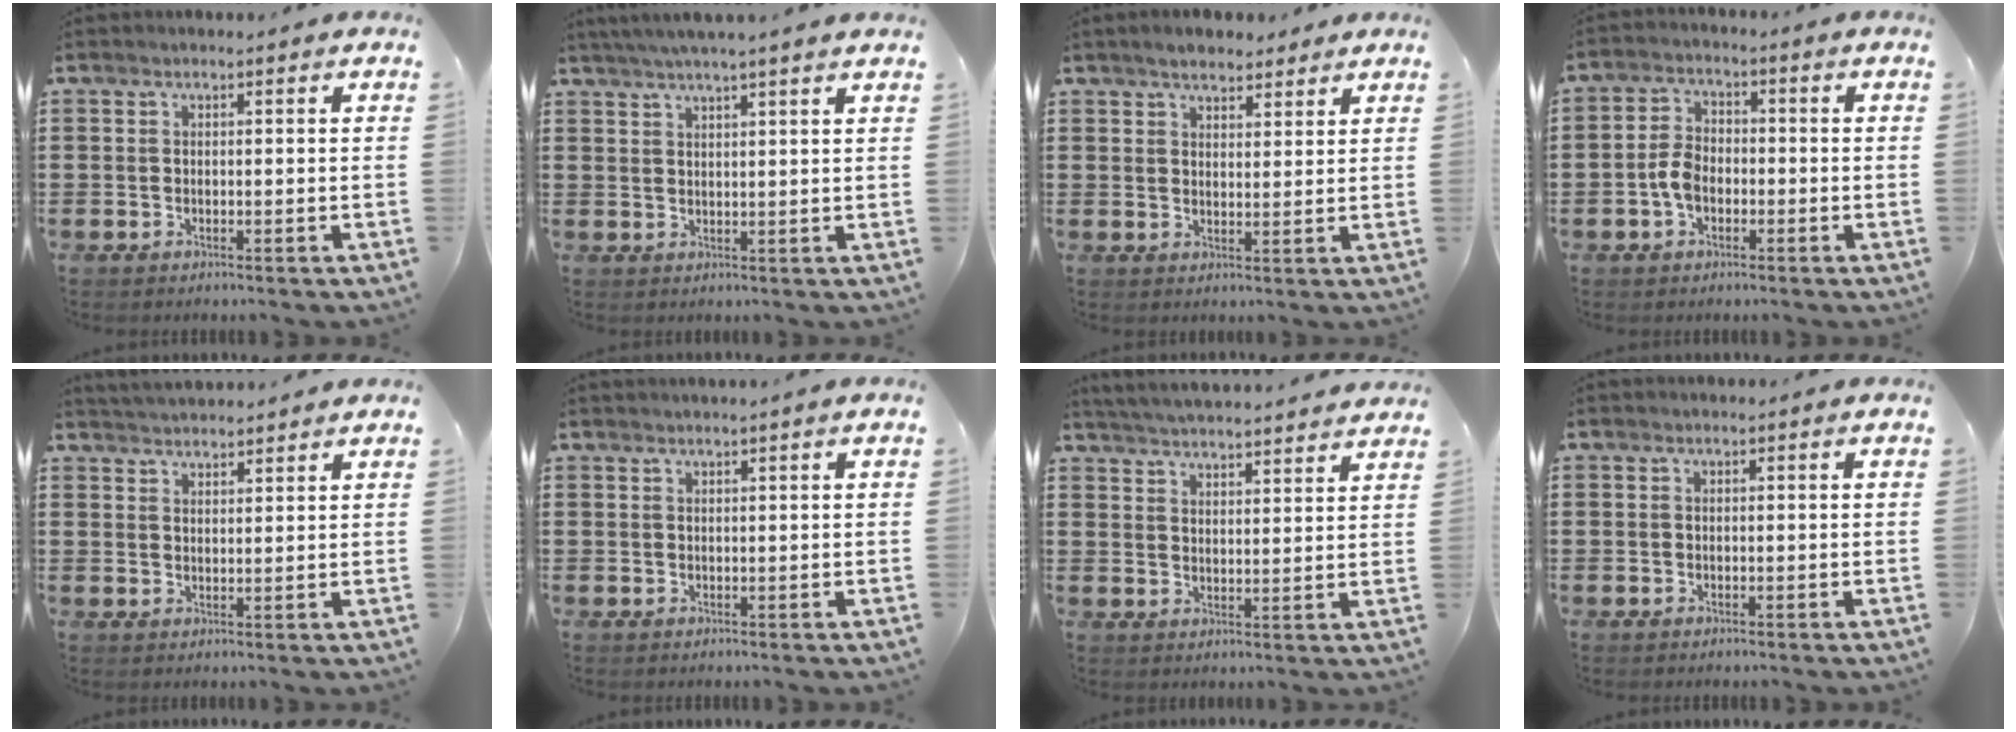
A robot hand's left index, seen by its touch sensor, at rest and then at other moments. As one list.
[{"total": 3.5, "force": [3.1, -0.6, 1.5], "torque": [-0.036, -0.001, 0.056]}, {"total": 3.9, "force": [3.4, 1.5, 1.2], "torque": [-0.031, 0.003, 0.064]}, {"total": 4.4, "force": [-1.3, 2.8, 3.1], "torque": [-0.084, 0.000, -0.034]}, {"total": 2.9, "force": [2.9, -0.2, 0.0], "torque": [-0.007, -0.006, 0.055]}, {"total": 0.8, "force": [0.7, -0.2, 0.3], "torque": [-0.005, -0.003, 0.013]}, {"total": 4.3, "force": [4.2, -0.6, 0.1], "torque": [-0.020, -0.027, 0.074]}, {"total": 0.0}]